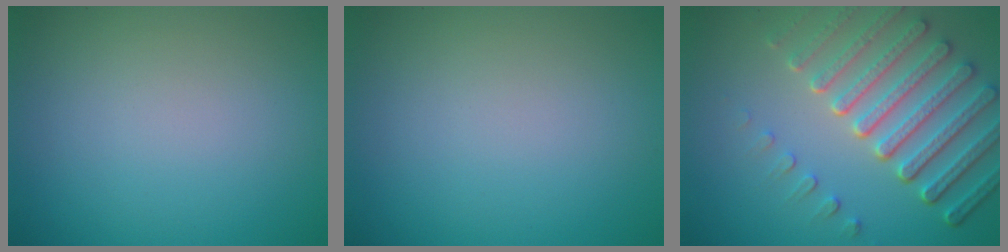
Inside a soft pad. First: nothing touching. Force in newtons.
{"total": 0.0}
{"total": 7.0, "press": 5.3, "slide": 4.5}